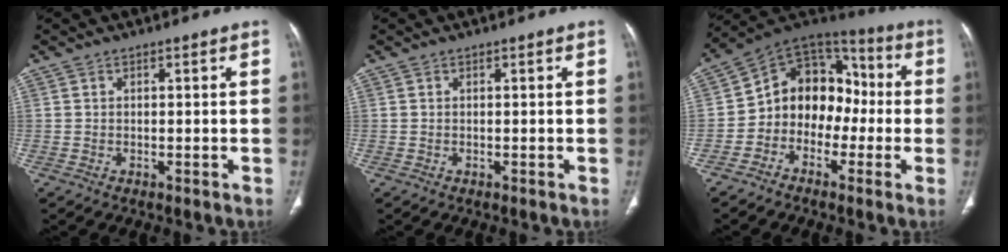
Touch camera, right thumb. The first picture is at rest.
{"total": 0.0}
{"total": 13.5, "force": [-2.4, 10.8, 7.8], "torque": [-0.069, 0.066, -0.057]}